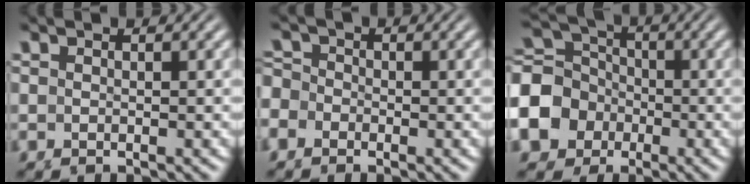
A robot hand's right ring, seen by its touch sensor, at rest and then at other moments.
{"total": 2.3, "force": [-0.4, 2.2, 0.5], "torque": [-0.005, 0.002, -0.017]}
{"total": 7.3, "force": [-0.4, 6.7, 2.9], "torque": [-0.078, -0.023, -0.002]}